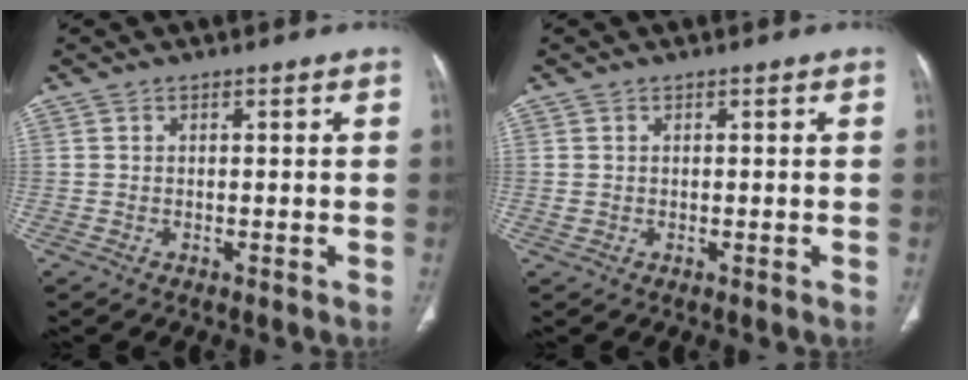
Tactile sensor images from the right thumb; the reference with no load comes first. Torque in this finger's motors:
{"motor_torque": [-0.34, 0.05, -0.38, 0.33, -0.07]}